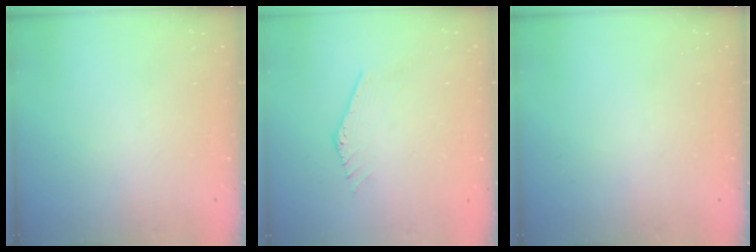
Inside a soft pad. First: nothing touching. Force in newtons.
{"total": 0.5, "press": 0.4, "slide": 0.3}
{"total": 0.0}